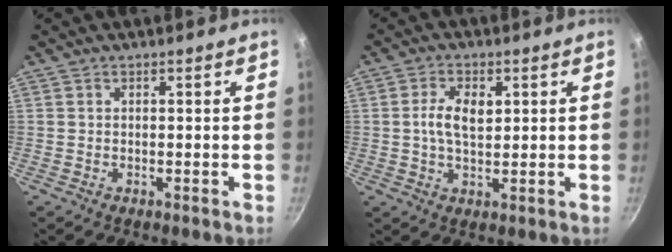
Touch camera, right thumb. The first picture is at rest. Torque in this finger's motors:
{"motor_torque": [0.23, 0.23, 0.67, -0.10, 0.27]}